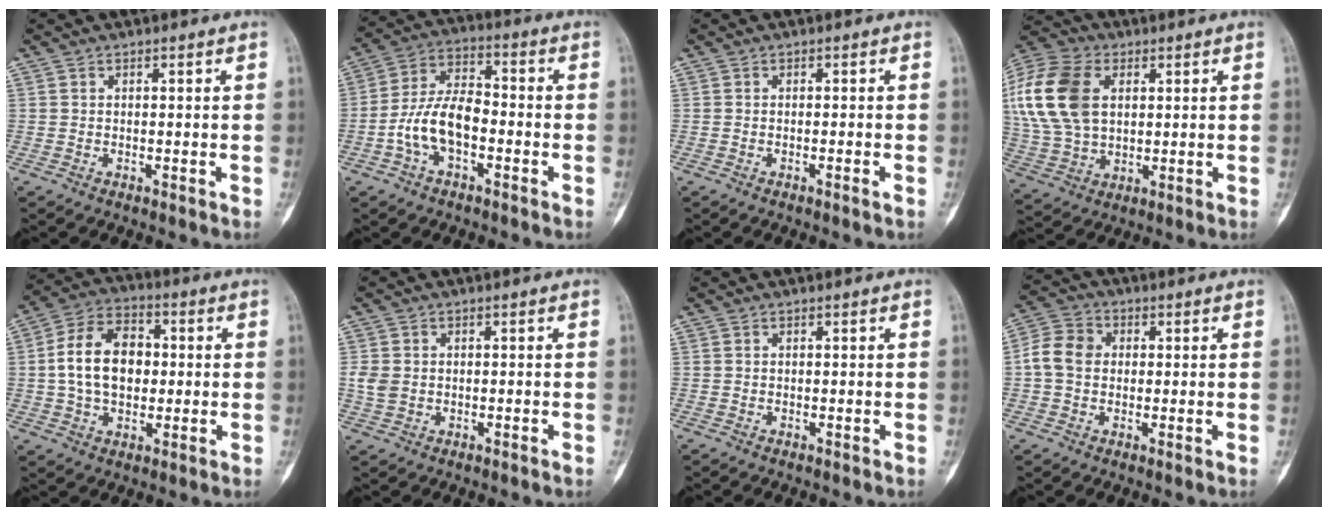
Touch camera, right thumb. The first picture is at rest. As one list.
[{"total": 10.7, "force": [-3.1, 5.9, 8.4], "torque": [-0.157, 0.041, -0.065]}, {"total": 0.8, "force": [-0.5, -0.1, 0.6], "torque": [-0.013, -0.001, -0.007]}, {"total": 19.9, "force": [4.6, 13.4, 14.0], "torque": [-0.312, 0.006, 0.087]}, {"total": 13.0, "force": [0.4, 8.8, 9.5], "torque": [-0.152, 0.020, 0.001]}, {"total": 3.3, "force": [-0.2, 2.6, 2.0], "torque": [-0.039, 0.003, -0.004]}, {"total": 0.0}, {"total": 7.0, "force": [0.2, 5.7, 4.0], "torque": [-0.070, 0.020, -0.007]}]